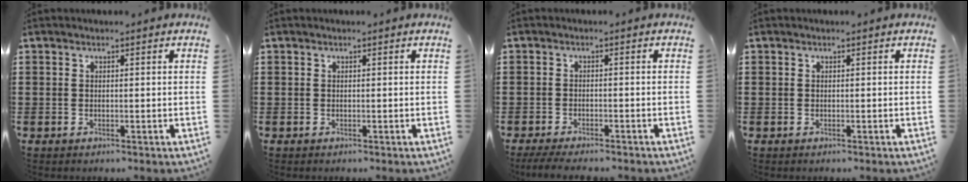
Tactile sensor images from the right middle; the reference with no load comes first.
{"total": 0.0}
{"total": 2.4, "force": [-2.3, 0.2, 0.7], "torque": [-0.020, -0.002, -0.049]}
{"total": 0.0}